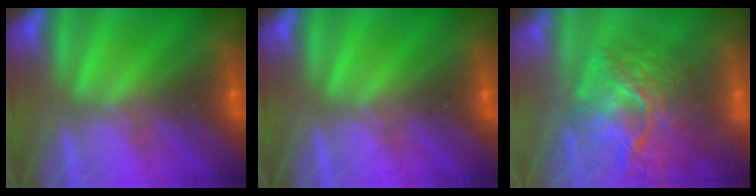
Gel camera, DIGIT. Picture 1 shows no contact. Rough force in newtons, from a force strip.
{"total": 0.0}
{"total": 7.9}